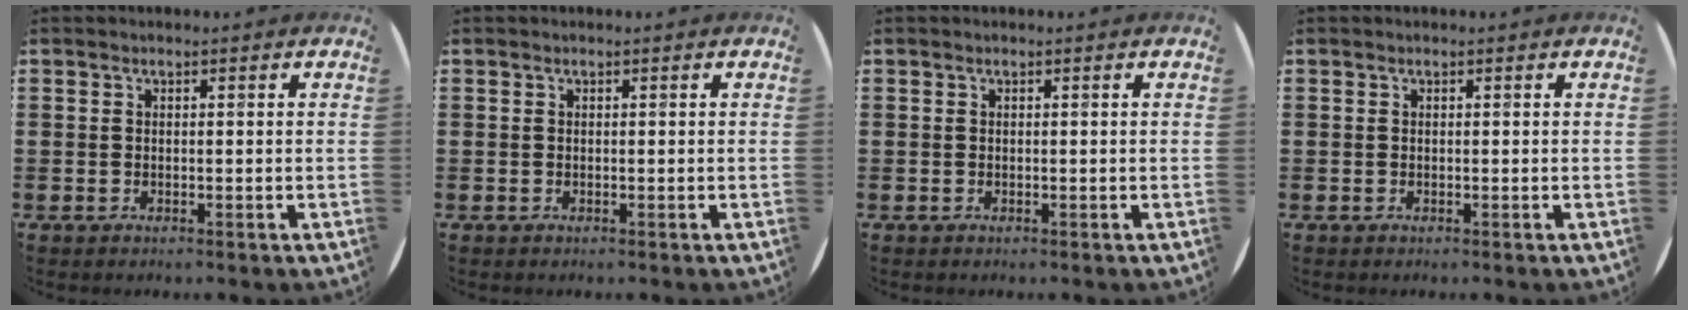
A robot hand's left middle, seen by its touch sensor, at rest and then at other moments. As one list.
[{"total": 0.0}, {"total": 0.0}, {"total": 0.0}]